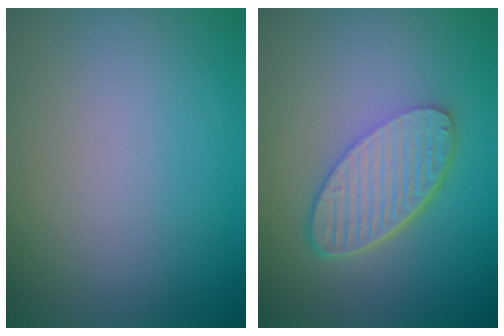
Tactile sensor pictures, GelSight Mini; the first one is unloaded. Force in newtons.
{"total": 5.8, "press": 4.3, "slide": 4.0}